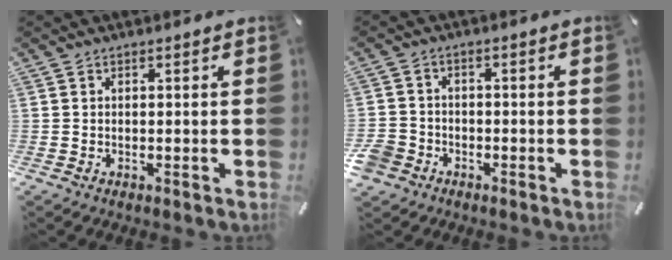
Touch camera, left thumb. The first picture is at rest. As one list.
[{"total": 4.7, "force": [-2.5, 3.8, 1.3], "torque": [-0.037, 0.009, -0.050]}]